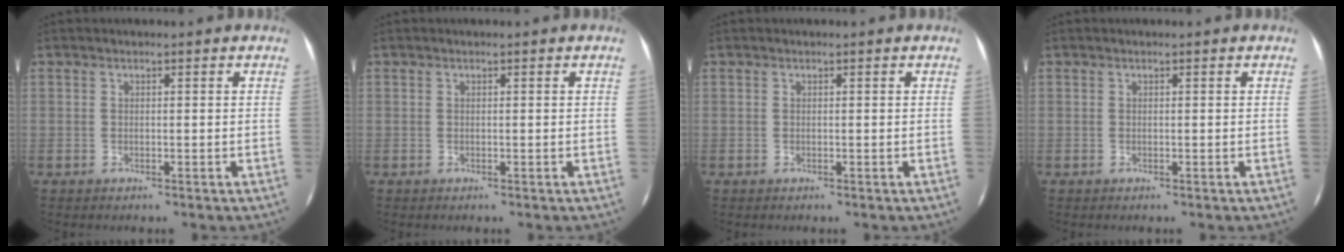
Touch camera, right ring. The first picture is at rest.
{"total": 0.0}
{"total": 0.0}
{"total": 0.0}